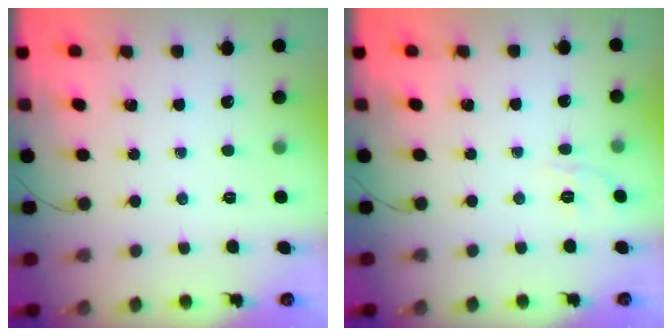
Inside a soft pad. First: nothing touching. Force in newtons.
{"total": 5.2, "press": 4.9, "slide": 1.7}